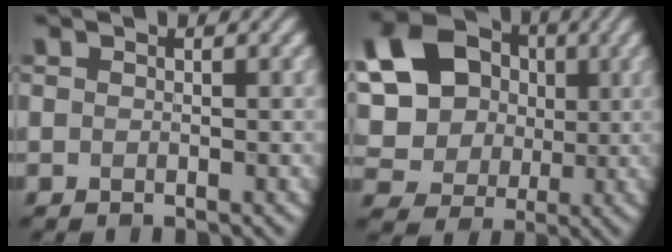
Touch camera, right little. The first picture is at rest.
{"total": 14.6, "force": [3.5, 12.5, 6.7], "torque": [-0.184, 0.020, 0.063]}